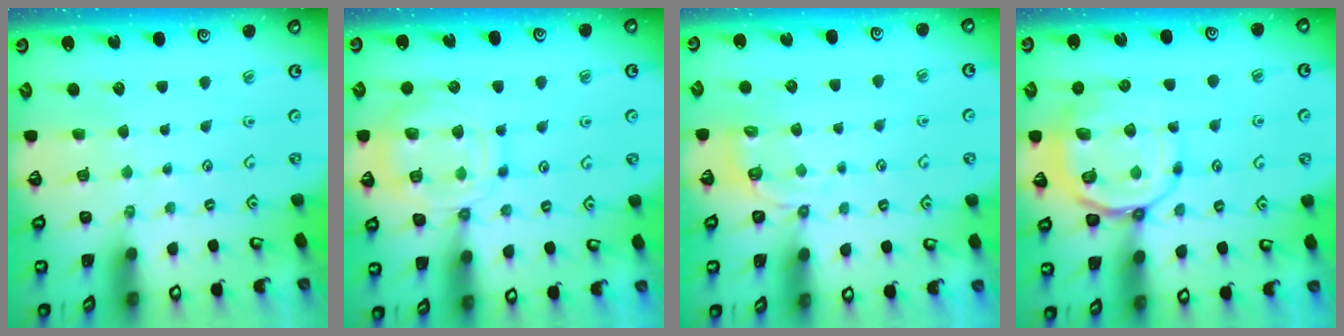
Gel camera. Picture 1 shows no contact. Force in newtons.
{"total": 13.6, "press": 13.6, "slide": 1.3}
{"total": 3.8, "press": 3.2, "slide": 2.1}
{"total": 12.6, "press": 12.5, "slide": 1.5}